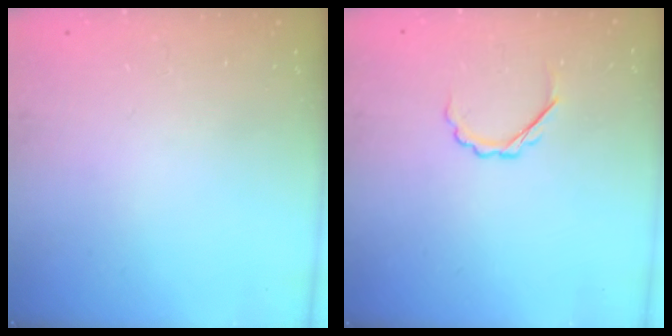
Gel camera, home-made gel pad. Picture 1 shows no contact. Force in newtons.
{"total": 3.3, "press": 3.2, "slide": 1.1}